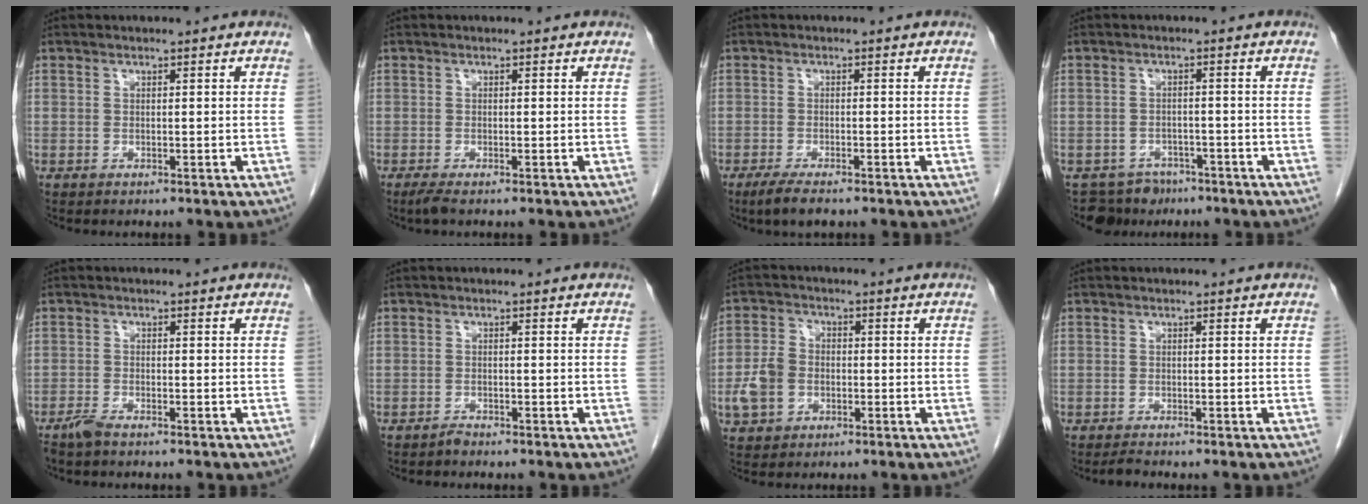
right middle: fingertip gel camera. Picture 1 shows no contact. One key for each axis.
{"total": 1.3, "fx": -0.9, "fy": 0.0, "fz": 0.8, "tx": -0.026, "ty": -0.007, "tz": -0.022}
{"total": 3.8, "fx": -2.8, "fy": 0.8, "fz": 2.5, "tx": -0.051, "ty": -0.008, "tz": -0.048}
{"total": 4.6, "fx": -3.7, "fy": 2.8, "fz": -0.2, "tx": 0.010, "ty": 0.005, "tz": -0.056}
{"total": 1.9, "fx": -1.7, "fy": 0.2, "fz": 0.9, "tx": -0.027, "ty": -0.004, "tz": -0.034}
{"total": 0.8, "fx": -0.8, "fy": 0.1, "fz": 0.0, "tx": 0.000, "ty": -0.001, "tz": -0.015}
{"total": 5.8, "fx": -1.6, "fy": 4.6, "fz": 3.2, "tx": -0.083, "ty": 0.010, "tz": -0.029}
{"total": 1.0, "fx": -0.9, "fy": -0.1, "fz": 0.2, "tx": -0.010, "ty": -0.005, "tz": -0.017}